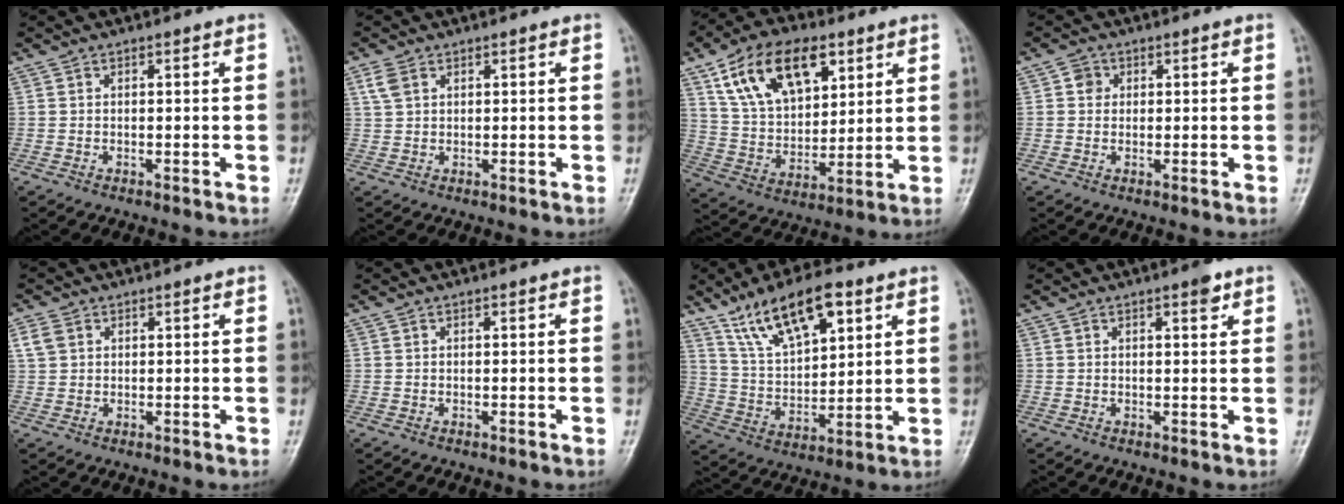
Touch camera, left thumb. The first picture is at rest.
{"total": 2.8, "force": [1.3, 1.9, 1.7], "torque": [-0.034, 0.006, 0.031]}
{"total": 17.8, "force": [8.8, 10.2, 11.7], "torque": [-0.164, -0.025, 0.164]}
{"total": 2.2, "force": [0.5, 2.0, 0.7], "torque": [0.001, 0.001, 0.002]}
{"total": 2.9, "force": [1.1, 2.3, 1.4], "torque": [-0.023, 0.005, 0.023]}
{"total": 0.0}
{"total": 14.9, "force": [8.7, 6.3, 10.3], "torque": [-0.152, -0.027, 0.162]}
{"total": 2.2, "force": [1.3, 0.6, 1.6], "torque": [-0.018, -0.005, 0.016]}